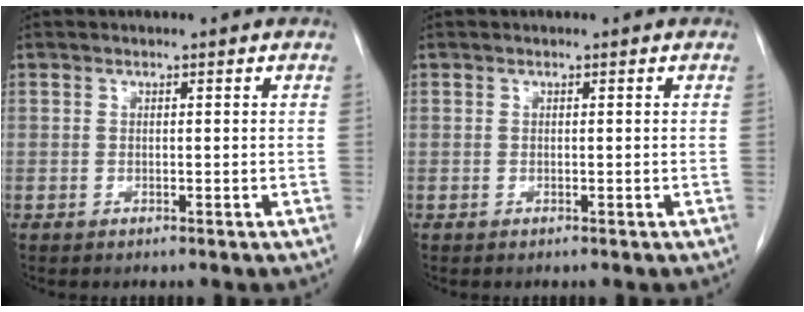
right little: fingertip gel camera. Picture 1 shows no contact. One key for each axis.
{"total": 0.0}